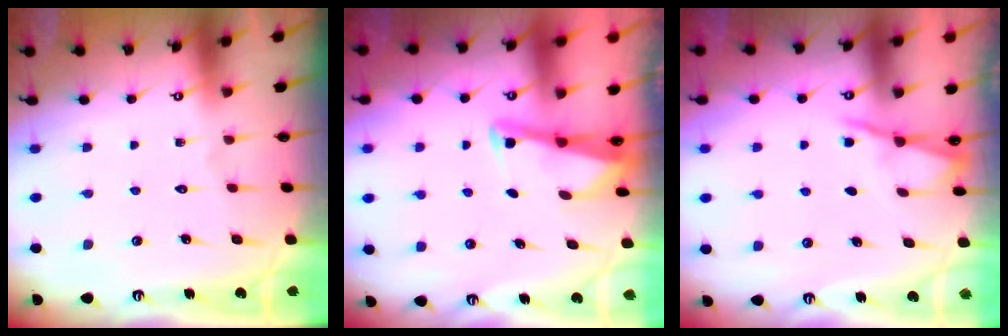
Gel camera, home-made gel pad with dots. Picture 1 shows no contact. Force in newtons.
{"total": 2.5, "press": 2.5, "slide": 0.1}
{"total": 3.7, "press": 3.6, "slide": 0.4}